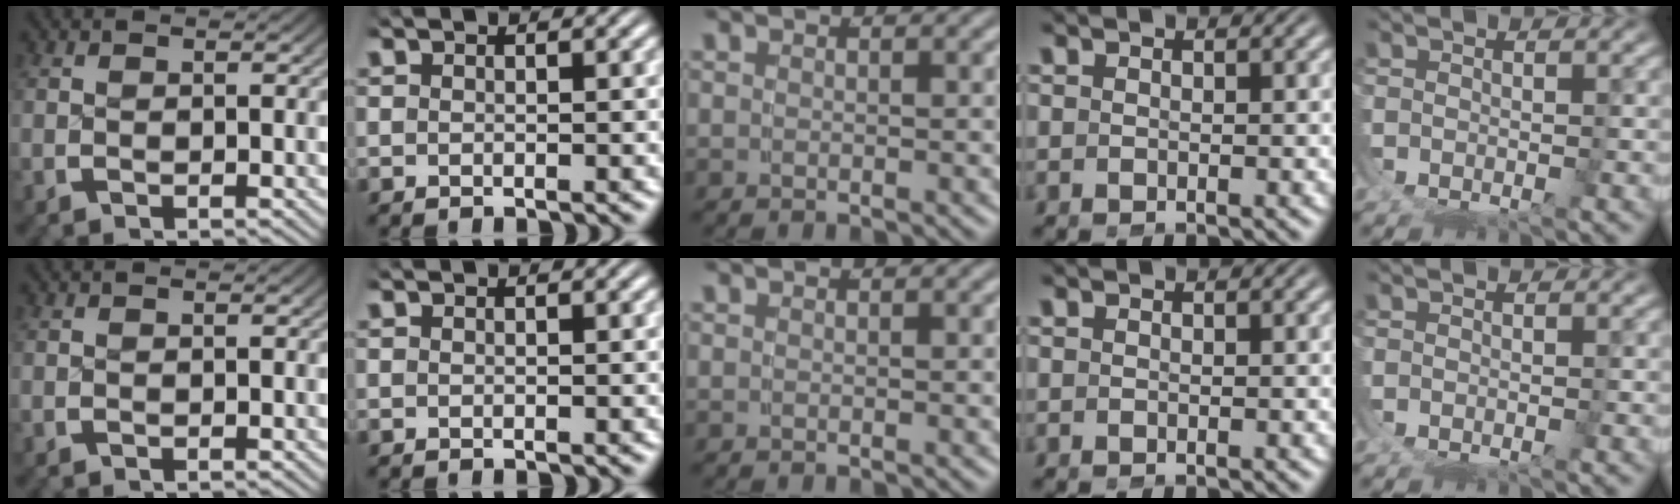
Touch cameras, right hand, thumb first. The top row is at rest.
{}